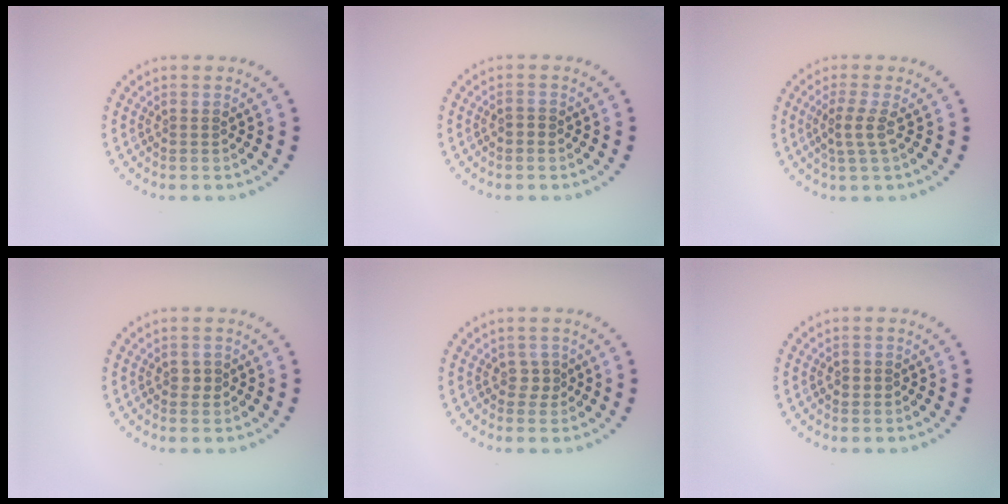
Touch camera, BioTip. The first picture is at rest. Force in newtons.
{"total": 0.8, "press": 0.8, "slide": 0.1}
{"total": 2.1, "press": 1.6, "slide": 1.3}
{"total": 1.0, "press": 1.0, "slide": 0.2}
{"total": 1.0, "press": 0.8, "slide": 0.6}
{"total": 1.0, "press": 0.9, "slide": 0.3}